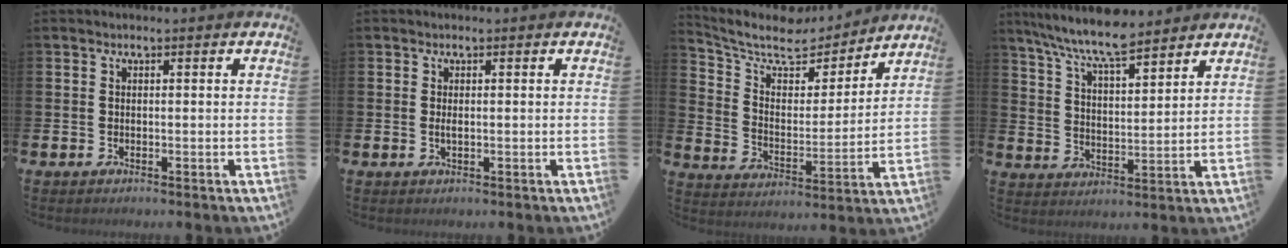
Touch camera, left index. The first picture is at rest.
{"total": 0.8, "force": [0.0, 0.2, 0.7], "torque": [-0.012, 0.000, -0.002]}
{"total": 7.9, "force": [6.5, 3.6, 2.8], "torque": [-0.090, -0.047, 0.108]}
{"total": 8.3, "force": [7.5, 1.0, 3.3], "torque": [-0.092, -0.035, 0.136]}